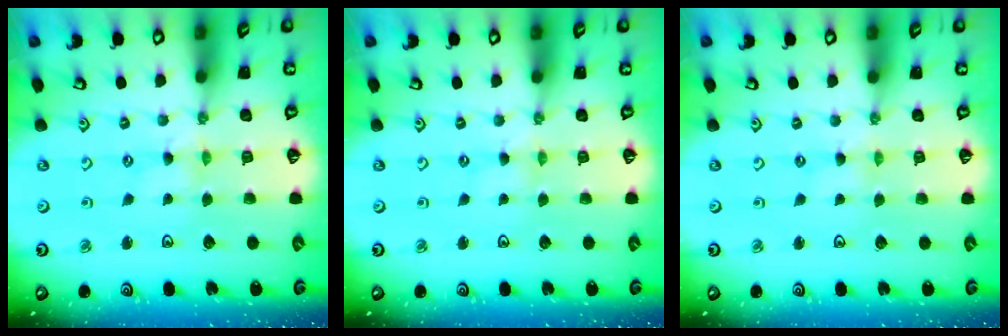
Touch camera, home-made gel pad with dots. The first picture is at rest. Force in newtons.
{"total": 0.0}
{"total": 0.0}